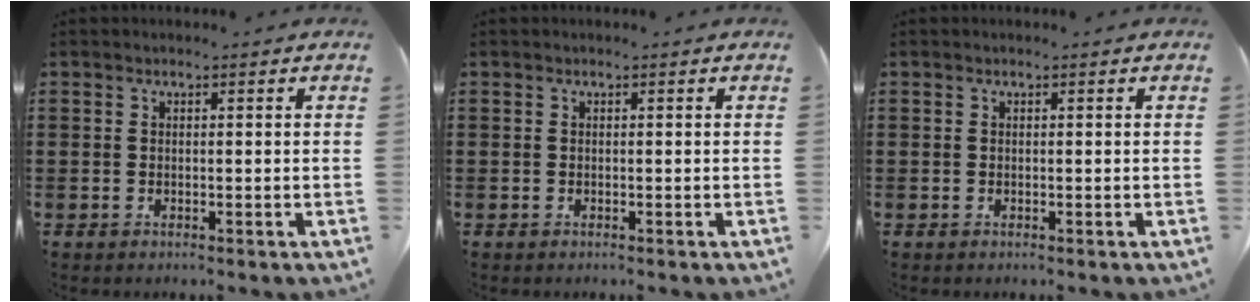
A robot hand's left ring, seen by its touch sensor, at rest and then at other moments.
{"total": 0.0}
{"total": 0.0}